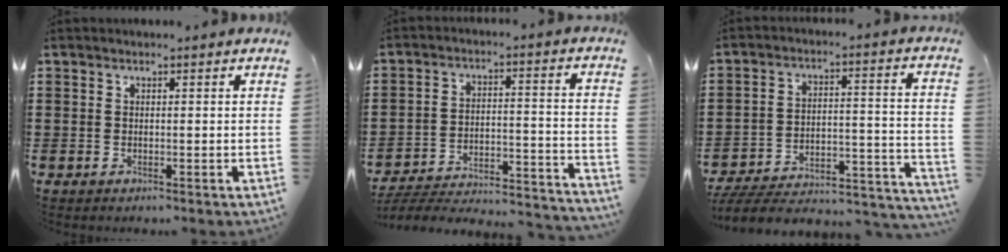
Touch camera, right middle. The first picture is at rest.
{"total": 3.9, "force": [-3.6, 0.4, 1.3], "torque": [-0.034, -0.013, -0.083]}
{"total": 4.8, "force": [-4.3, 1.1, 1.7], "torque": [-0.036, -0.007, -0.090]}